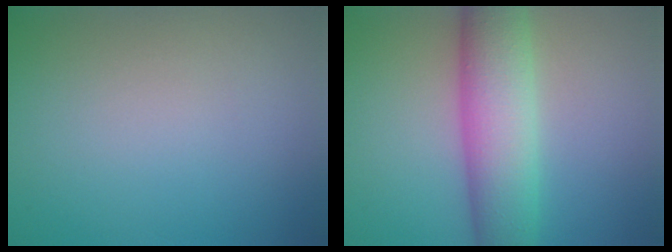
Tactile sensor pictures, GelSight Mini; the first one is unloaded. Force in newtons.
{"total": 7.6, "press": 7.6, "slide": 0.2}